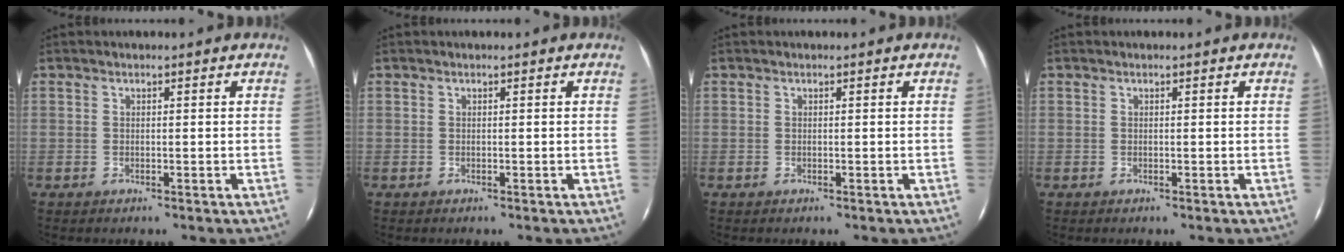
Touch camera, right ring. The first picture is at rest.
{"total": 0.0}
{"total": 0.0}
{"total": 0.0}